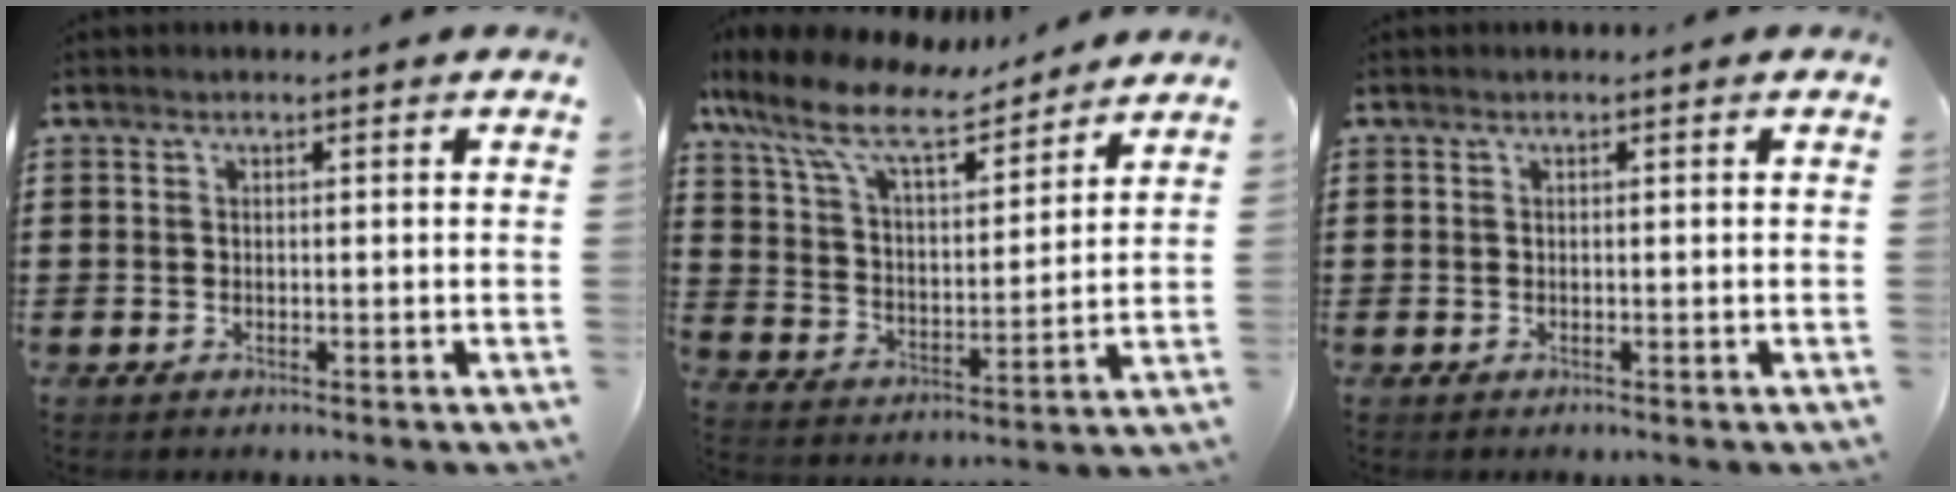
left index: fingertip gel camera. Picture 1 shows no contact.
{"total": 11.1, "force": [8.7, 3.0, 6.2], "torque": [-0.153, -0.038, 0.153]}
{"total": 0.0}